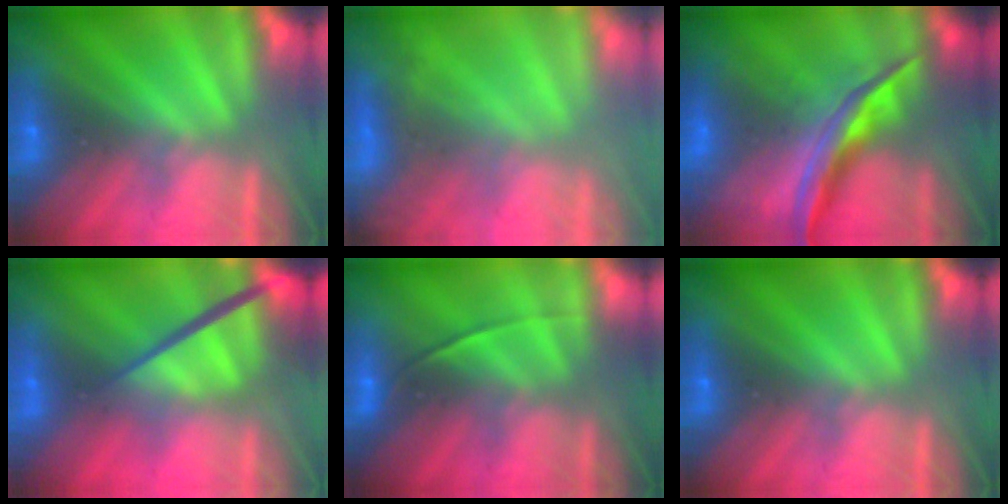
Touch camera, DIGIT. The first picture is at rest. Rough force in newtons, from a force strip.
{"total": 8.2}
{"total": 5.5}
{"total": 4.2}
{"total": 1.8}
{"total": 0.0}